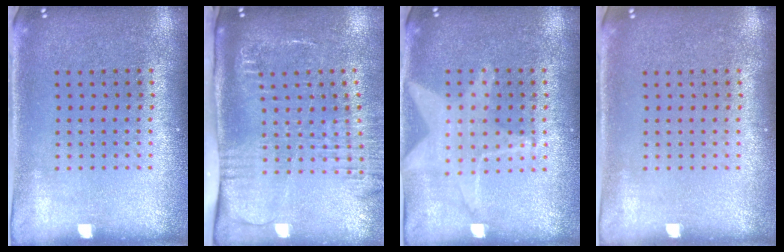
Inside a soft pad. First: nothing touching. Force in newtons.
{"total": 2.8, "press": 2.1, "slide": 1.8}
{"total": 1.4, "press": 1.4, "slide": 0.3}
{"total": 0.0}